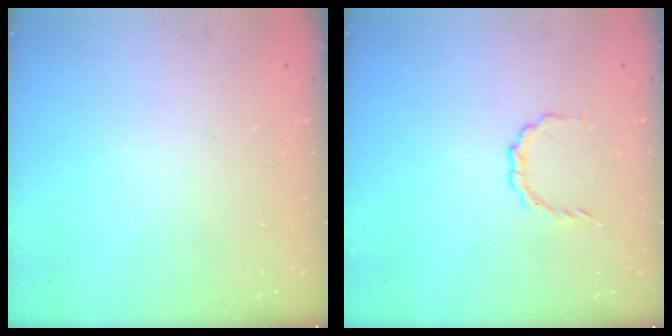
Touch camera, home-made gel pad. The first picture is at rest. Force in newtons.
{"total": 3.6, "press": 3.6, "slide": 0.3}